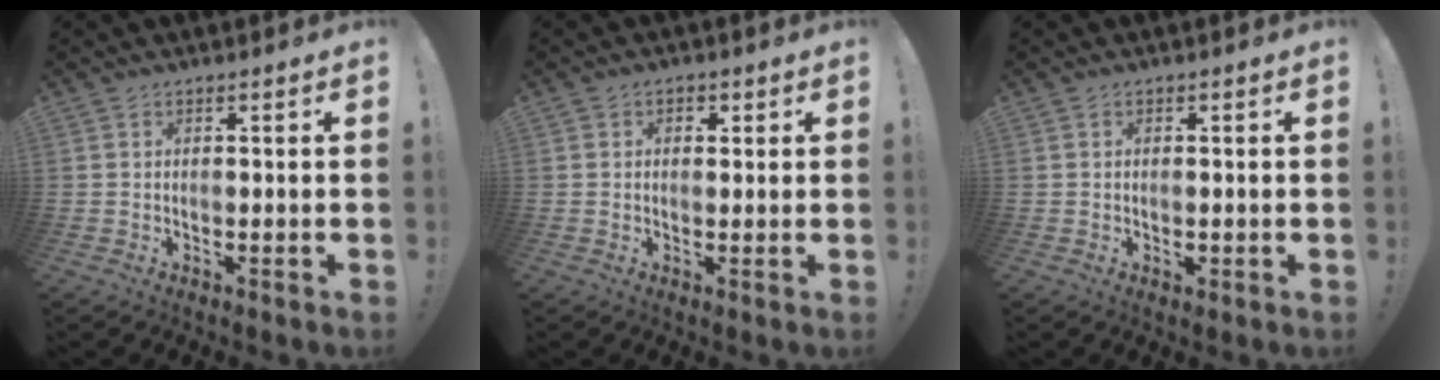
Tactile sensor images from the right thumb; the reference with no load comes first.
{"total": 1.7, "force": [0.4, 1.5, 0.7], "torque": [-0.003, 0.001, 0.004]}
{"total": 0.8, "force": [-0.2, 0.6, 0.4], "torque": [0.003, -0.002, -0.005]}